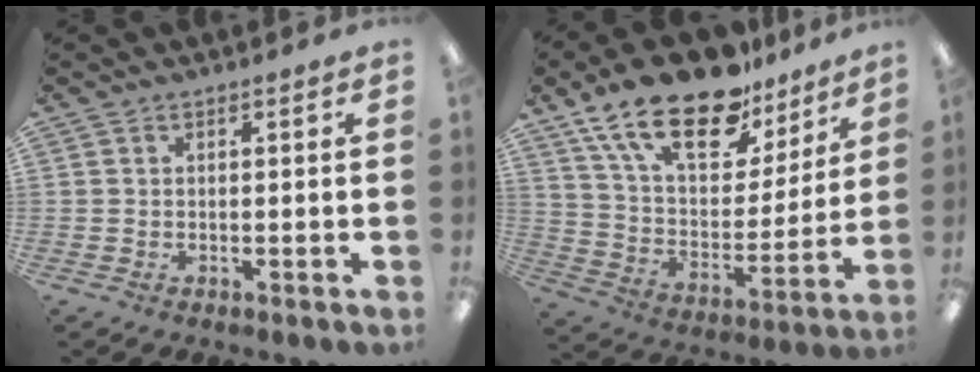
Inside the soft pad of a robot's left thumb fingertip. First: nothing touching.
{"total": 21.8, "force": [15.4, 9.8, 11.9], "torque": [-0.220, -0.094, 0.272]}